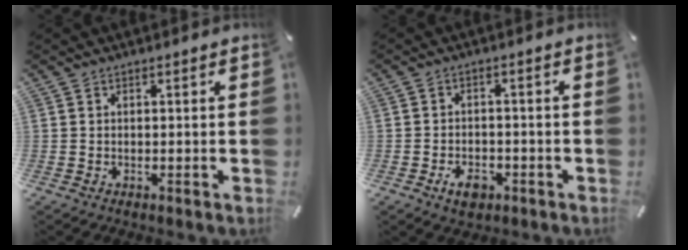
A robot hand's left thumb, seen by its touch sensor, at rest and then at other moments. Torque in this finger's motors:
{"motor_torque": [-0.02, 0.09, 0.00, 0.02, 0.00]}